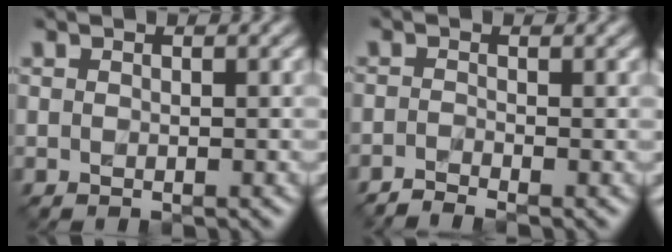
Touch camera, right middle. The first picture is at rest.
{"total": 1.4, "force": [-1.2, 0.2, 0.7], "torque": [-0.011, -0.002, -0.039]}